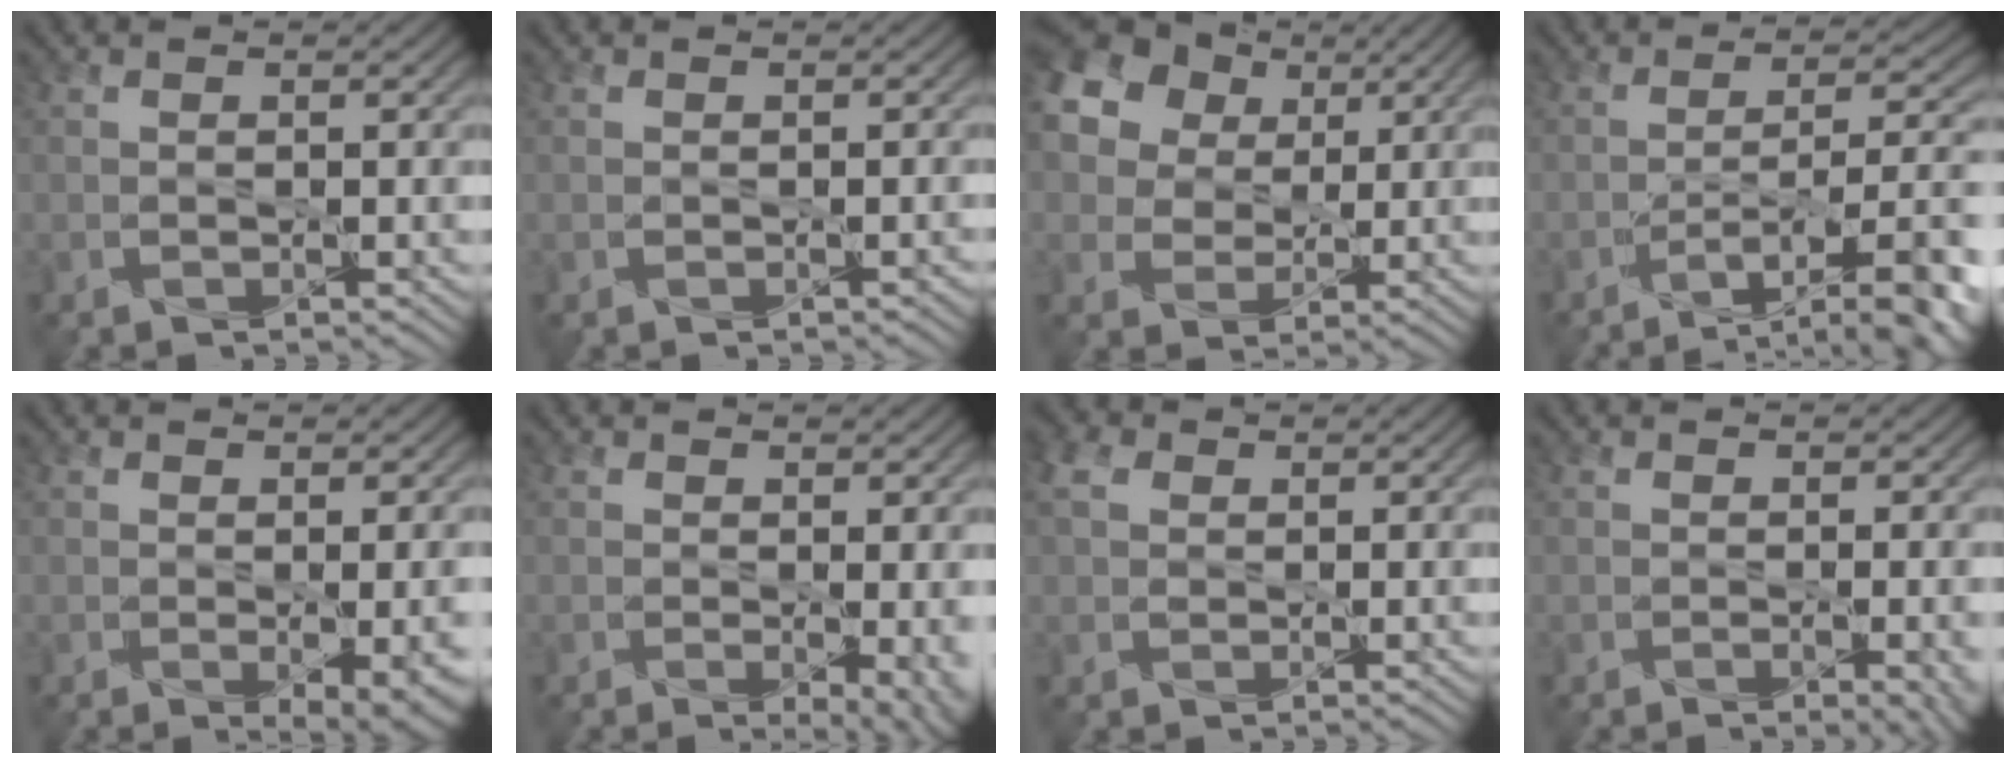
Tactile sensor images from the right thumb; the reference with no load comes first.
{"total": 0.0}
{"total": 20.0, "force": [9.1, 15.5, 8.7], "torque": [-0.269, 0.040, 0.169]}
{"total": 11.7, "force": [-7.1, 3.2, 8.8], "torque": [-0.128, 0.001, -0.104]}
{"total": 4.9, "force": [-1.5, 1.8, 4.3], "torque": [-0.061, -0.023, -0.004]}
{"total": 4.1, "force": [-0.7, 1.3, 3.8], "torque": [-0.051, -0.013, -0.005]}
{"total": 3.9, "force": [1.3, 2.9, 2.3], "torque": [-0.067, 0.010, 0.021]}
{"total": 2.9, "force": [-1.1, 0.6, 2.6], "torque": [-0.035, -0.007, -0.009]}